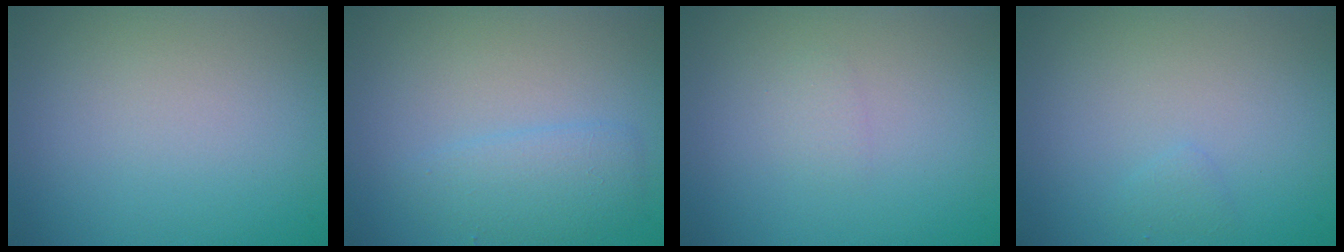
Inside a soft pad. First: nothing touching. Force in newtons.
{"total": 2.4, "press": 2.4, "slide": 0.1}
{"total": 0.7, "press": 0.7, "slide": 0.0}
{"total": 0.6, "press": 0.6, "slide": 0.1}